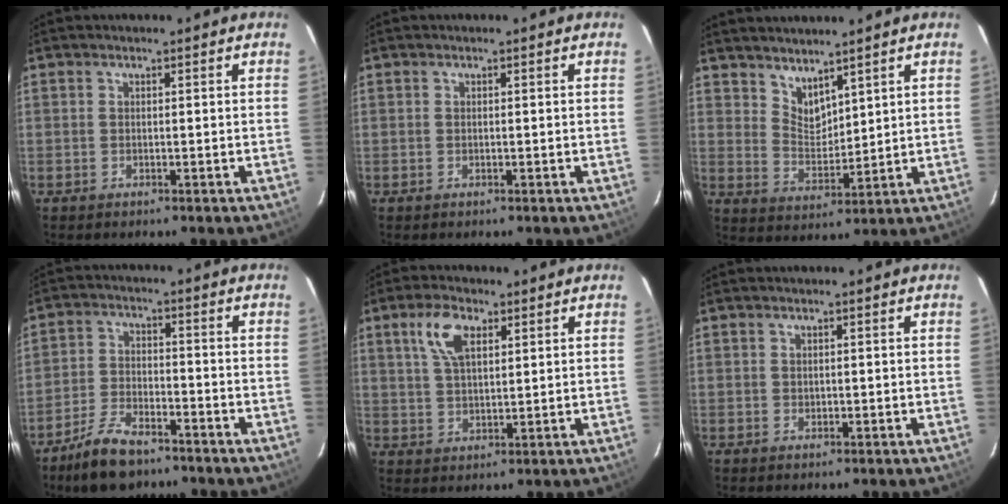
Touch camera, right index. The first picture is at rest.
{"total": 0.0}
{"total": 5.6, "force": [4.6, 2.7, 1.8], "torque": [-0.023, -0.003, 0.092]}
{"total": 9.5, "force": [-7.3, 3.7, 4.9], "torque": [-0.118, -0.002, -0.134]}
{"total": 7.2, "force": [3.4, 3.5, 5.3], "torque": [-0.105, 0.014, 0.066]}
{"total": 0.6, "force": [0.1, 0.6, 0.2], "torque": [-0.002, 0.001, 0.003]}